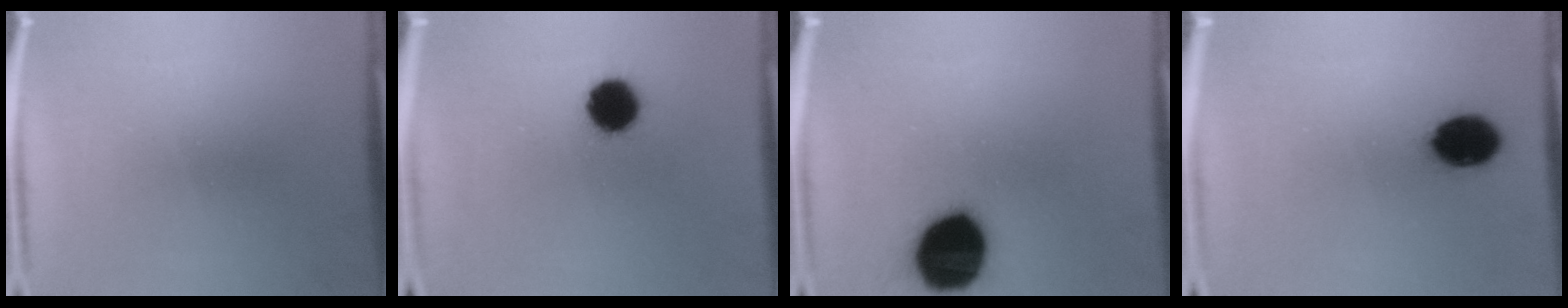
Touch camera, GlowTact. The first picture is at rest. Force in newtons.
{"total": 9.0}
{"total": 19.6}
{"total": 10.0}